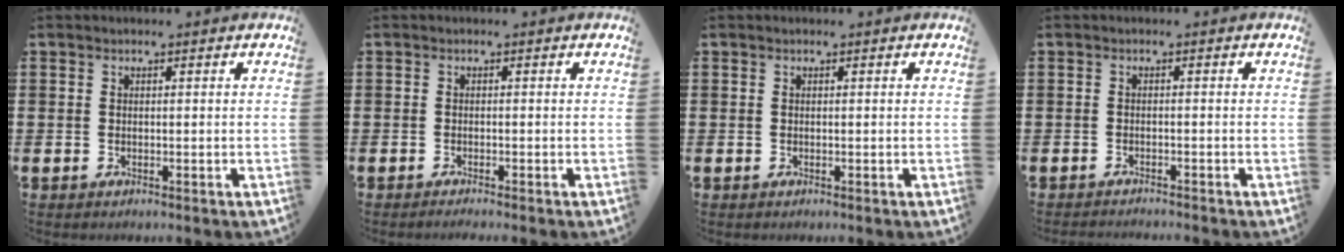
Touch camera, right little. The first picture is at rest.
{"total": 0.6, "force": [-0.5, -0.1, 0.3], "torque": [-0.004, -0.003, -0.010]}
{"total": 0.0}
{"total": 0.9, "force": [-0.9, -0.1, 0.0], "torque": [-0.001, 0.000, -0.018]}